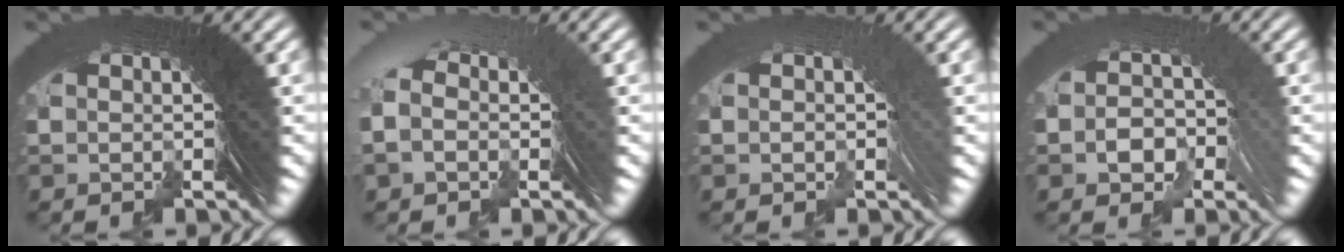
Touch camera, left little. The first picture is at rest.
{"total": 2.1, "force": [-0.2, 1.5, 1.5], "torque": [-0.027, 0.020, -0.011]}
{"total": 0.6, "force": [-0.4, -0.2, 0.3], "torque": [0.003, 0.008, -0.008]}
{"total": 2.6, "force": [-0.4, 2.0, 1.7], "torque": [-0.033, -0.001, -0.005]}